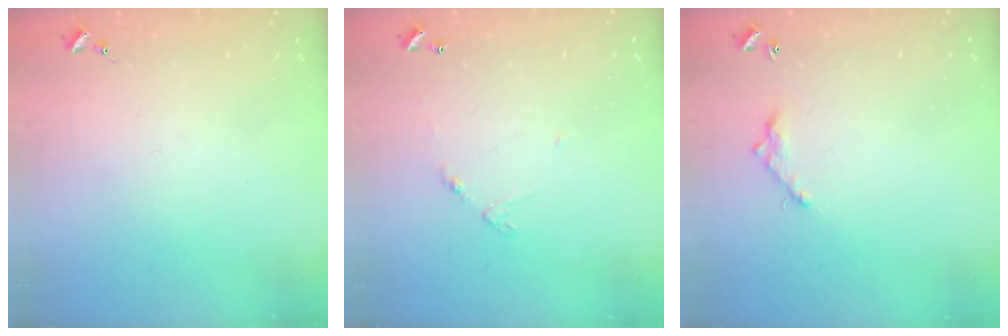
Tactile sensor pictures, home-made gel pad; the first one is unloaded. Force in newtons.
{"total": 4.6, "press": 4.6, "slide": 0.3}
{"total": 6.2, "press": 6.2, "slide": 0.4}